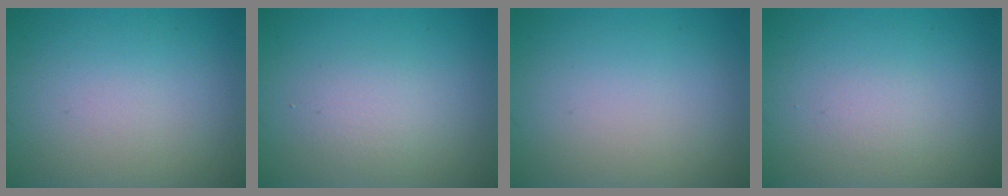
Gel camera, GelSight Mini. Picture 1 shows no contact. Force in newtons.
{"total": 1.8, "press": 1.8, "slide": 0.1}
{"total": 0.0}
{"total": 0.8, "press": 0.8, "slide": 0.1}